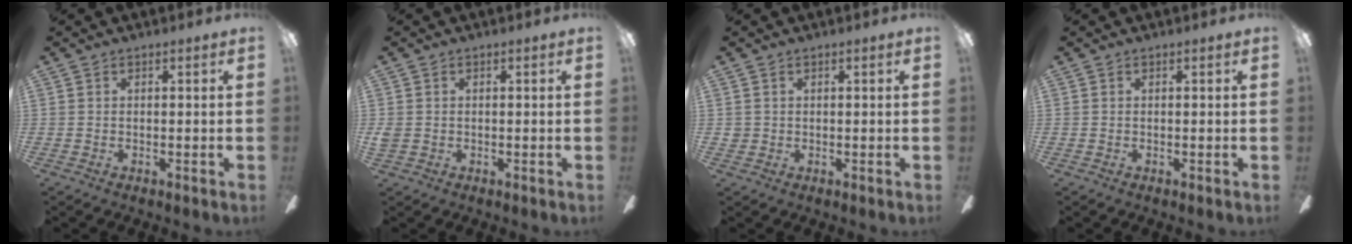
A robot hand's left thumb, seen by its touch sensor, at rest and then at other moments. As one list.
[{"total": 1.6, "force": [0.2, 1.5, 0.5], "torque": [-0.010, 0.003, 0.004]}, {"total": 1.5, "force": [0.8, 1.3, 0.1], "torque": [-0.003, 0.003, 0.014]}, {"total": 0.0}]